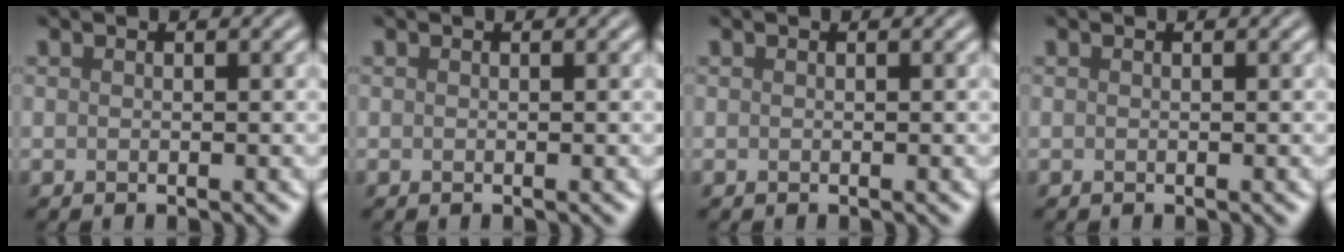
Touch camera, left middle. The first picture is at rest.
{"total": 0.0}
{"total": 0.0}
{"total": 0.0}